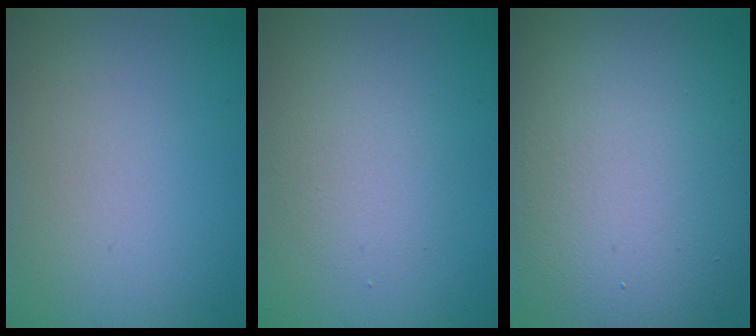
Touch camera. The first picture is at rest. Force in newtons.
{"total": 2.0, "press": 2.0, "slide": 0.1}
{"total": 13.9, "press": 13.9, "slide": 1.0}